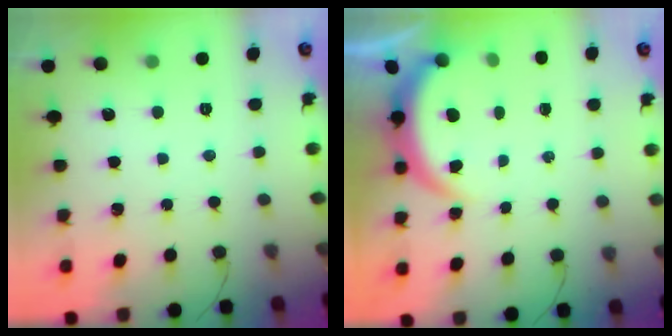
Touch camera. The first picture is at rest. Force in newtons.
{"total": 3.8, "press": 3.8, "slide": 0.2}